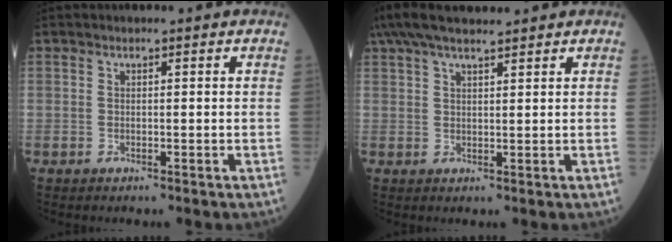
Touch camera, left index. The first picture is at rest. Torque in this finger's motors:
{"motor_torque": [1.17, -0.97, 0.22, 0.05]}